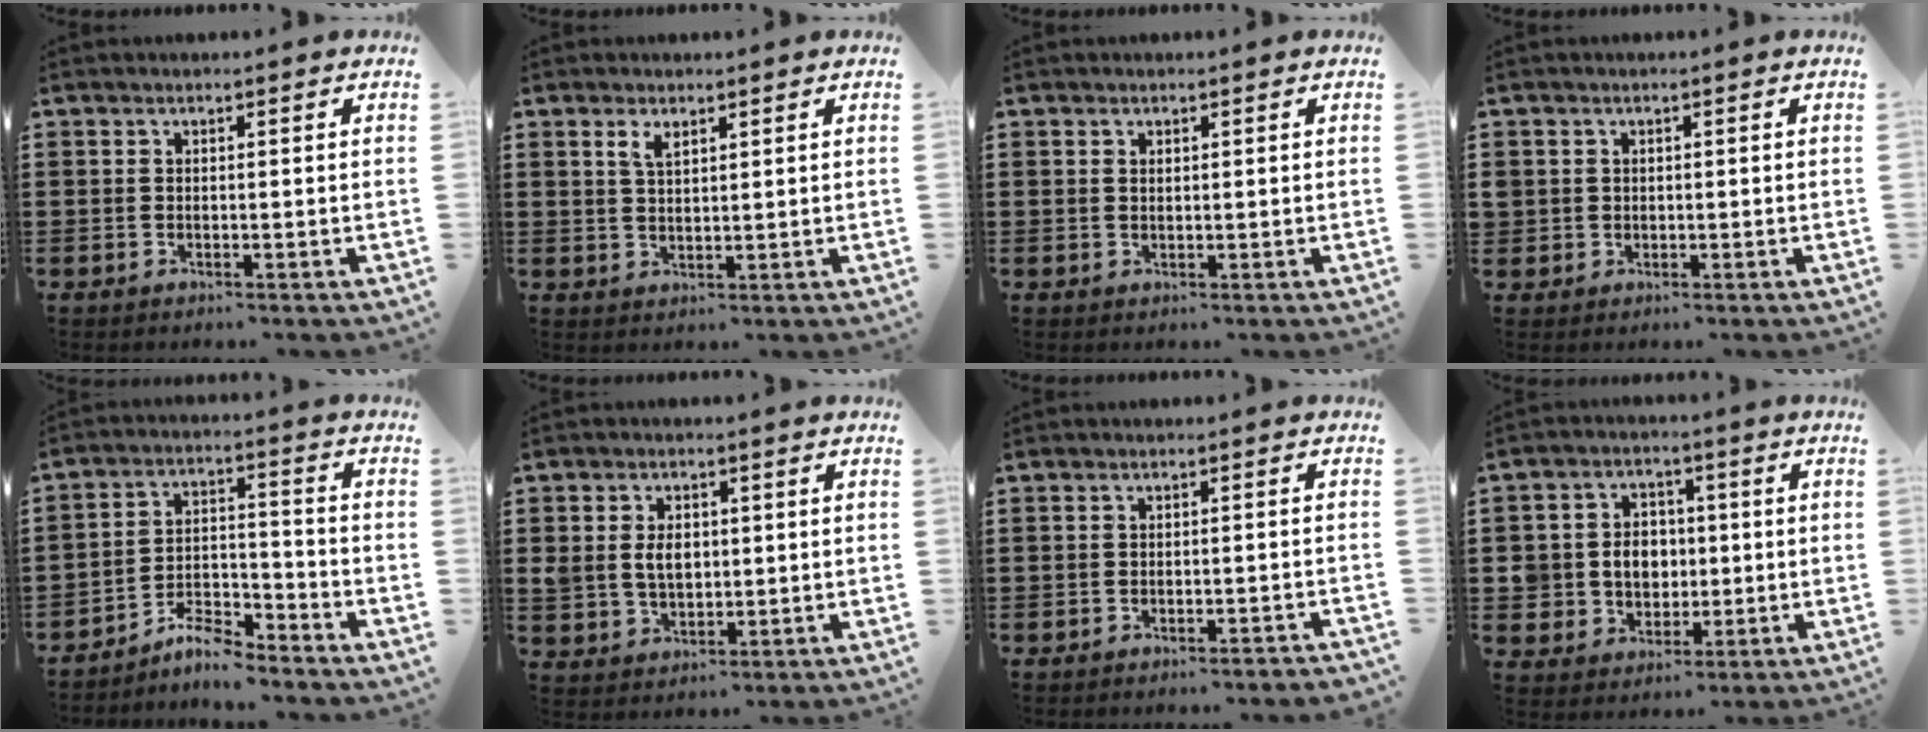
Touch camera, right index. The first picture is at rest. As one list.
[{"total": 2.3, "force": [1.4, 1.0, 1.6], "torque": [-0.035, 0.005, 0.025]}, {"total": 0.6, "force": [0.2, 0.4, 0.4], "torque": [-0.009, 0.001, 0.005]}, {"total": 1.2, "force": [0.0, 1.2, 0.1], "torque": [-0.007, 0.006, -0.001]}, {"total": 6.1, "force": [-5.6, 1.4, 2.1], "torque": [-0.041, 0.011, -0.108]}, {"total": 4.8, "force": [0.4, 3.7, 2.9], "torque": [-0.066, 0.007, 0.001]}, {"total": 1.3, "force": [-1.3, -0.1, 0.3], "torque": [-0.008, 0.004, -0.026]}, {"total": 6.0, "force": [0.1, 5.5, 2.3], "torque": [-0.072, 0.018, -0.001]}]